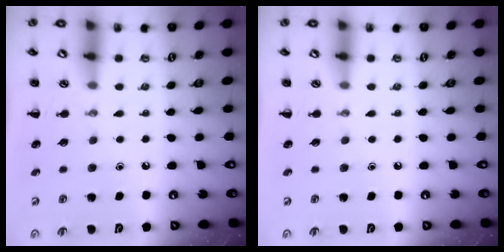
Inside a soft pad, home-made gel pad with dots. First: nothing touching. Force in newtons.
{"total": 0.0}